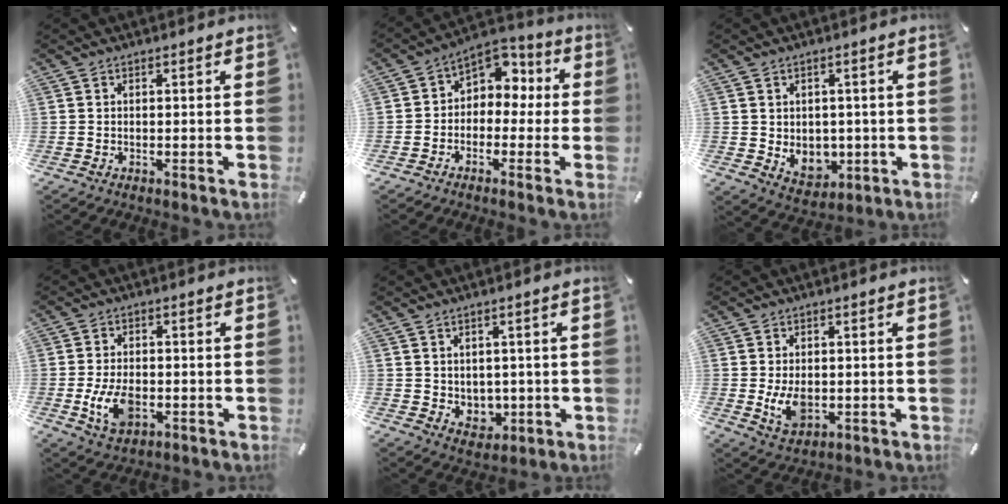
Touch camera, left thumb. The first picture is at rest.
{"total": 7.3, "force": [0.7, 6.7, 2.7], "torque": [-0.038, -0.007, 0.012]}
{"total": 6.4, "force": [0.0, 5.8, 2.9], "torque": [-0.024, -0.007, 0.003]}
{"total": 8.0, "force": [-1.9, 5.0, 6.0], "torque": [-0.135, 0.002, -0.035]}
{"total": 5.0, "force": [1.5, 4.7, 0.9], "torque": [0.003, -0.014, 0.027]}
{"total": 6.5, "force": [-0.5, 4.4, 4.9], "torque": [-0.111, -0.007, -0.011]}